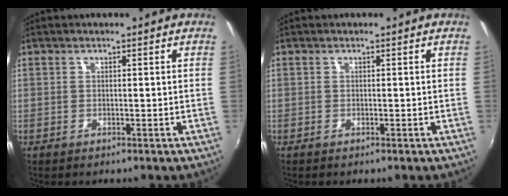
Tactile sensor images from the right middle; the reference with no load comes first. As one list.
[{"total": 0.0}]